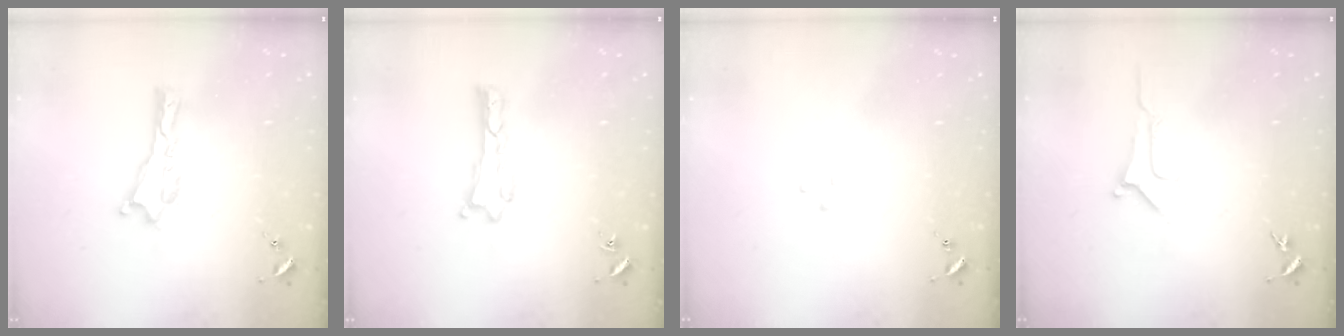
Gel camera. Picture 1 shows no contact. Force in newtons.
{"total": 0.0}
{"total": 2.1, "press": 2.1, "slide": 0.2}
{"total": 1.0, "press": 1.0, "slide": 0.0}